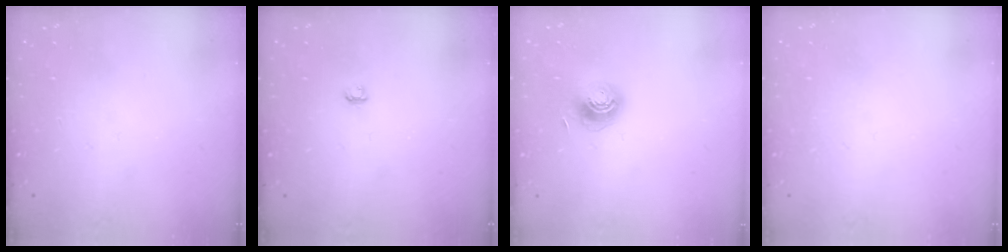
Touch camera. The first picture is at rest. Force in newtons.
{"total": 2.9, "press": 2.9, "slide": 0.3}
{"total": 7.0, "press": 7.0, "slide": 0.5}
{"total": 0.8, "press": 0.8, "slide": 0.0}